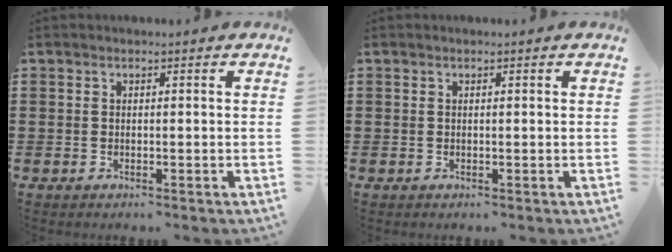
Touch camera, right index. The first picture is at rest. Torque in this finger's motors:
{"motor_torque": [0.12, -0.02, 0.03, 0.01]}